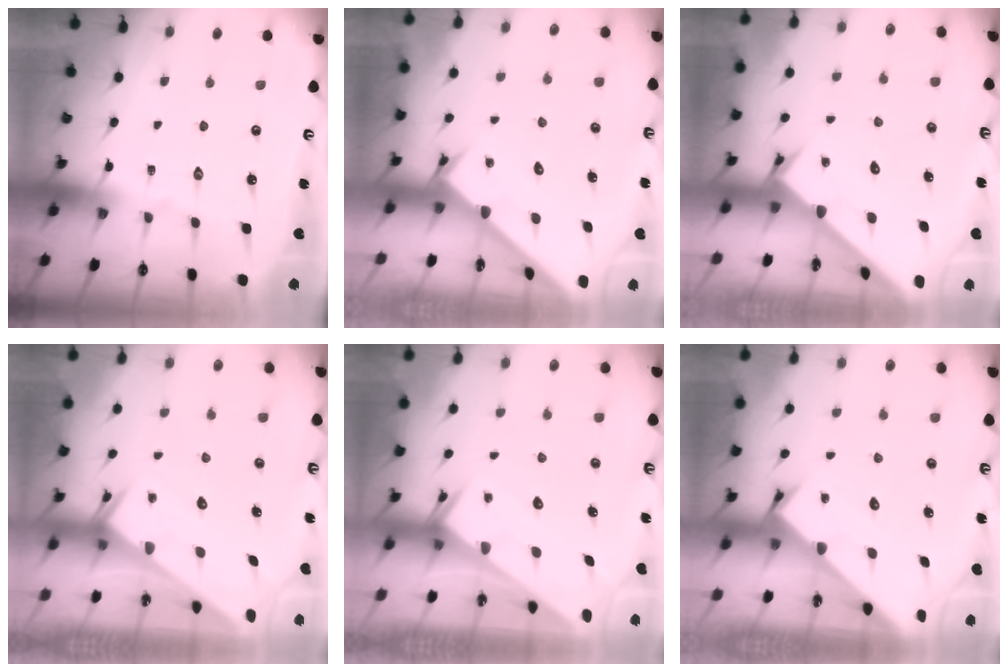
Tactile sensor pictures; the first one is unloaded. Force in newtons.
{"total": 2.6, "press": 2.6, "slide": 0.3}
{"total": 2.6, "press": 2.5, "slide": 0.3}
{"total": 2.7, "press": 2.7, "slide": 0.1}
{"total": 2.6, "press": 2.6, "slide": 0.1}
{"total": 2.4, "press": 2.4, "slide": 0.2}